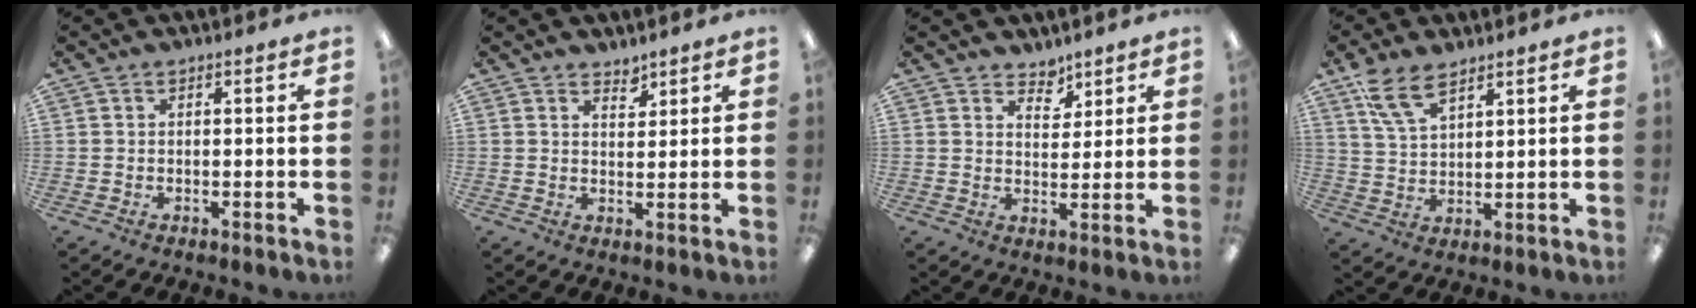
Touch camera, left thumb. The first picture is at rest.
{"total": 3.1, "force": [2.9, 1.2, 0.4], "torque": [0.005, -0.021, 0.050]}
{"total": 4.6, "force": [4.0, 2.4, 0.4], "torque": [0.002, -0.028, 0.070]}
{"total": 8.5, "force": [6.1, 3.5, 4.8], "torque": [-0.109, -0.019, 0.115]}